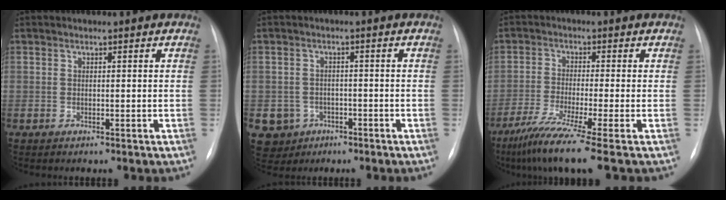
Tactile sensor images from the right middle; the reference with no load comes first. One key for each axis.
{"total": 5.0, "fx": -2.1, "fy": 4.5, "fz": 0.3, "tx": -0.006, "ty": 0.009, "tz": -0.029}
{"total": 9.6, "fx": -6.6, "fy": -1.8, "fz": 6.8, "tx": -0.115, "ty": -0.037, "tz": -0.115}